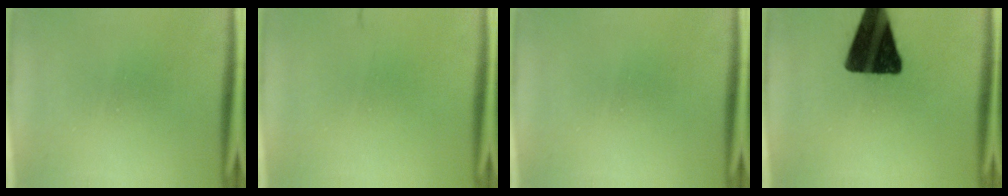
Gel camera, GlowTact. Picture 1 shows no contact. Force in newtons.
{"total": 1.6}
{"total": 0.0}
{"total": 17.1}